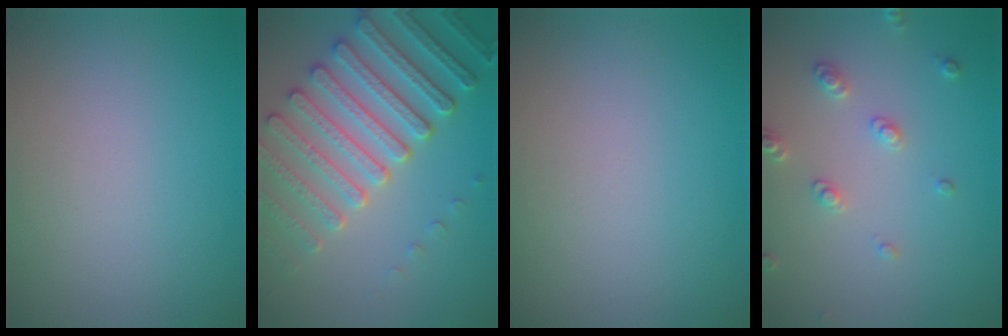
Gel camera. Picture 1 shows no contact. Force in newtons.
{"total": 6.3, "press": 5.5, "slide": 3.1}
{"total": 0.0}
{"total": 2.2, "press": 2.1, "slide": 0.6}